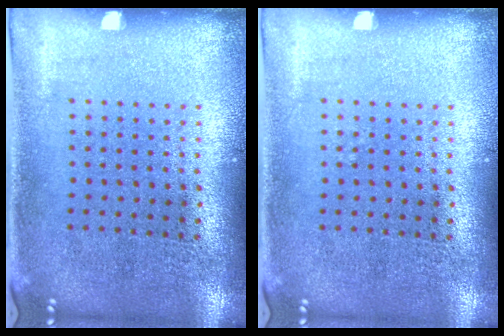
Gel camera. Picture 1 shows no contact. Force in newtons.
{"total": 0.0}